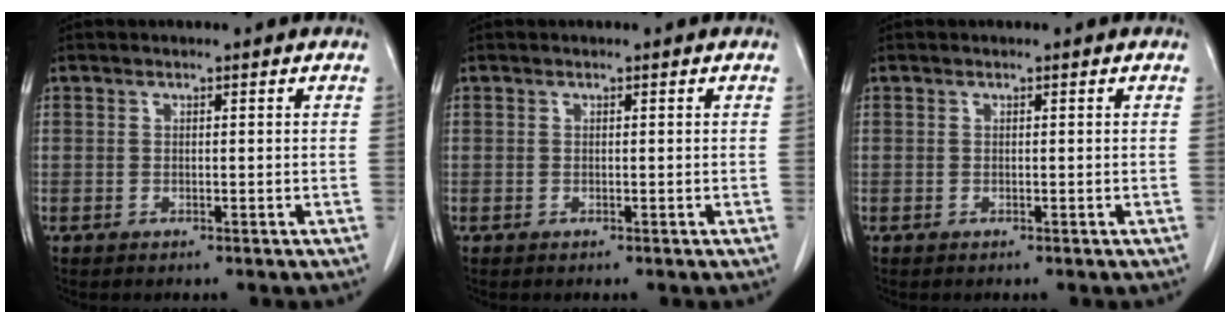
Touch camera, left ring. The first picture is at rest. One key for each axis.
{"total": 0.0}
{"total": 0.0}